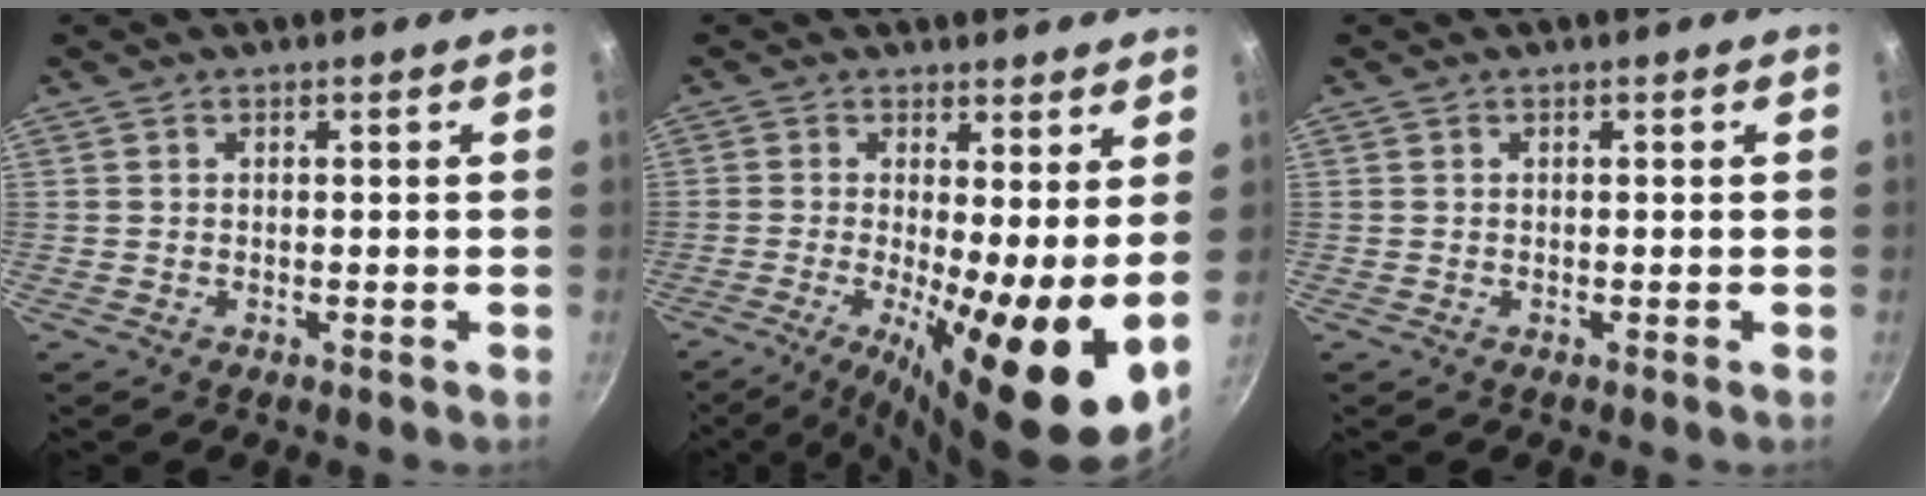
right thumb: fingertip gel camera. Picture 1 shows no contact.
{"total": 13.7, "force": [-1.3, 2.9, 13.3], "torque": [-0.211, -0.015, -0.025]}
{"total": 0.0}